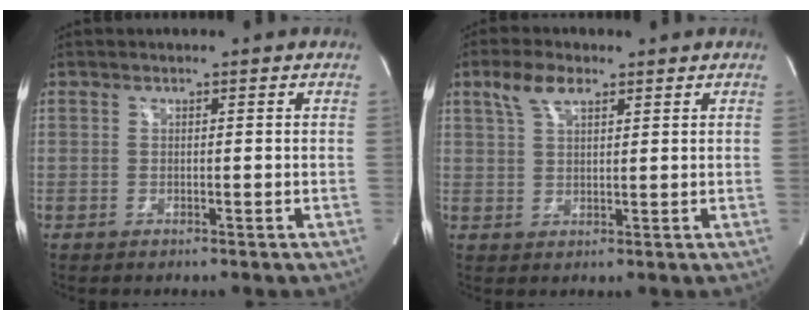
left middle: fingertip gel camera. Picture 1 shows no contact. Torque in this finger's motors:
{"motor_torque": [0.48, -0.23, 0.21, 0.02]}